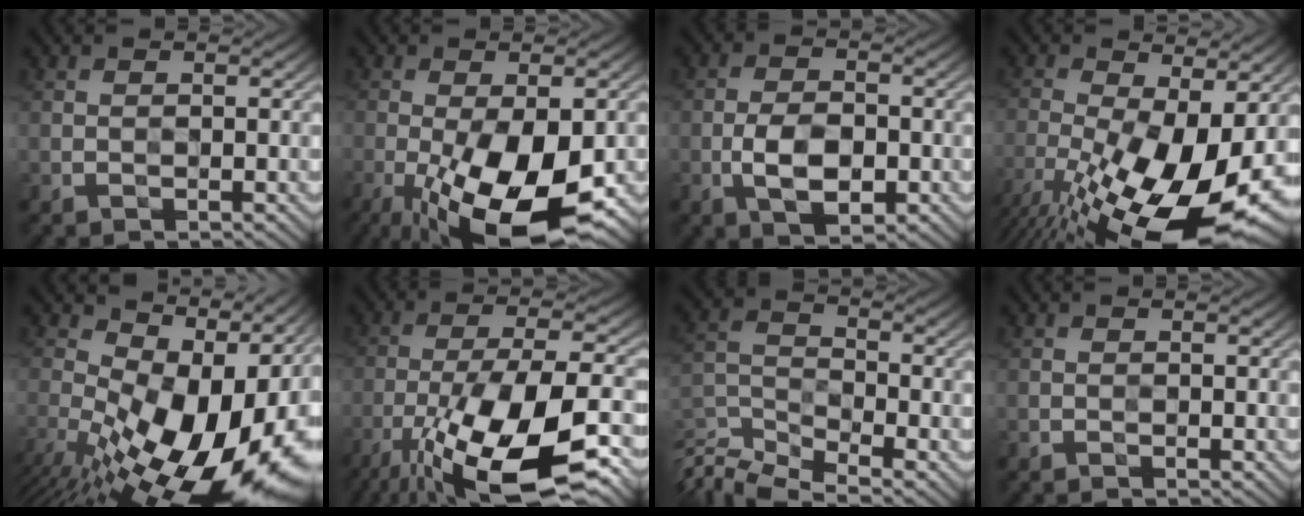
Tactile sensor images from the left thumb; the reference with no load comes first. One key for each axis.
{"total": 14.9, "fx": -5.2, "fy": 5.2, "fz": 12.9, "tx": -0.227, "ty": -0.016, "tz": -0.078}
{"total": 5.5, "fx": -1.8, "fy": 2.6, "fz": 4.5, "tx": -0.088, "ty": 0.001, "tz": -0.035}
{"total": 17.1, "fx": -6.4, "fy": 6.9, "fz": 14.3, "tx": -0.276, "ty": -0.015, "tz": -0.107}
{"total": 17.2, "fx": -1.2, "fy": 10.3, "fz": 13.7, "tx": -0.201, "ty": -0.010, "tz": -0.006}
{"total": 17.0, "fx": -9.2, "fy": 4.7, "fz": 13.5, "tx": -0.256, "ty": -0.013, "tz": -0.160}
{"total": 7.7, "fx": -6.8, "fy": 1.5, "fz": 3.1, "tx": -0.074, "ty": -0.008, "tz": -0.140}
{"total": 0.8, "fx": -0.7, "fy": -0.4, "fz": -0.3, "tx": 0.003, "ty": 0.003, "tz": -0.011}